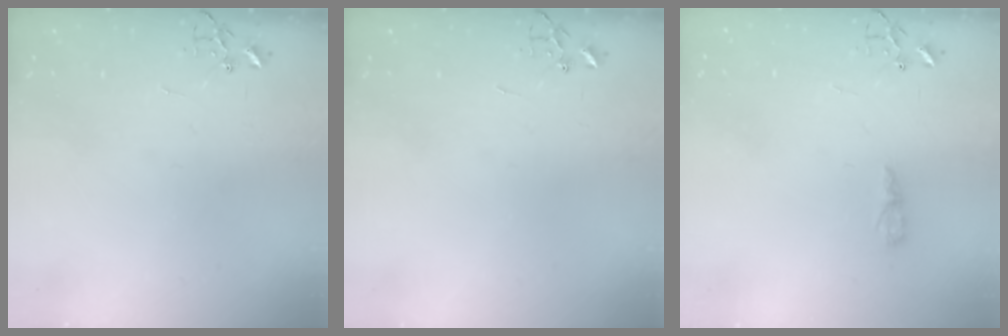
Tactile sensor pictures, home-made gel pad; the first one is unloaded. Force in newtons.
{"total": 0.0}
{"total": 5.0, "press": 4.9, "slide": 0.6}